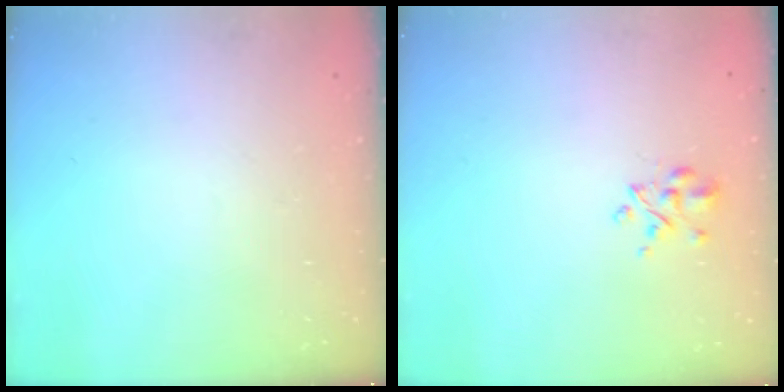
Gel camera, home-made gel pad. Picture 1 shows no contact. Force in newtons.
{"total": 3.6, "press": 3.3, "slide": 1.3}